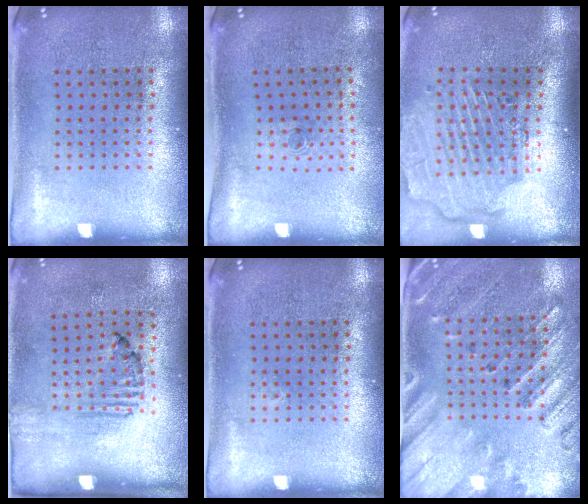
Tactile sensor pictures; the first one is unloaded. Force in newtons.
{"total": 0.6, "press": 0.3, "slide": 0.5}
{"total": 2.8, "press": 2.3, "slide": 1.6}
{"total": 1.7, "press": 1.0, "slide": 1.4}
{"total": 0.0}
{"total": 2.4, "press": 2.1, "slide": 1.3}